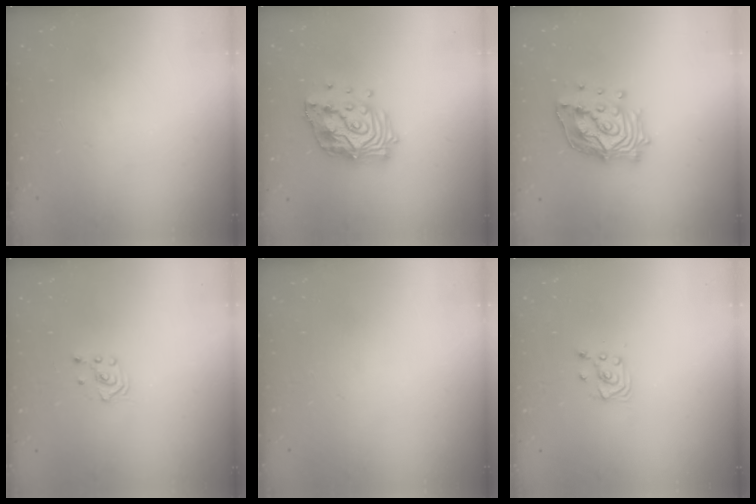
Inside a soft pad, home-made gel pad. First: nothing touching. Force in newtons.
{"total": 17.3, "press": 17.1, "slide": 2.1}
{"total": 16.9, "press": 16.7, "slide": 2.7}
{"total": 2.0, "press": 2.0, "slide": 0.3}
{"total": 0.0}
{"total": 3.4, "press": 3.4, "slide": 0.4}